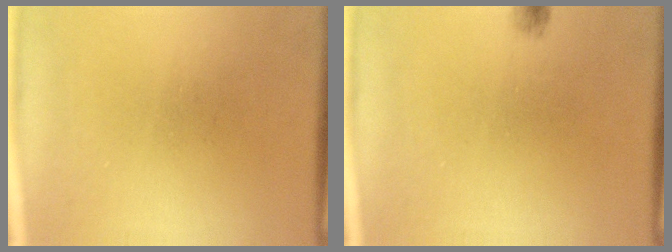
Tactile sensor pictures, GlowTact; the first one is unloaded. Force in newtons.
{"total": 1.4}